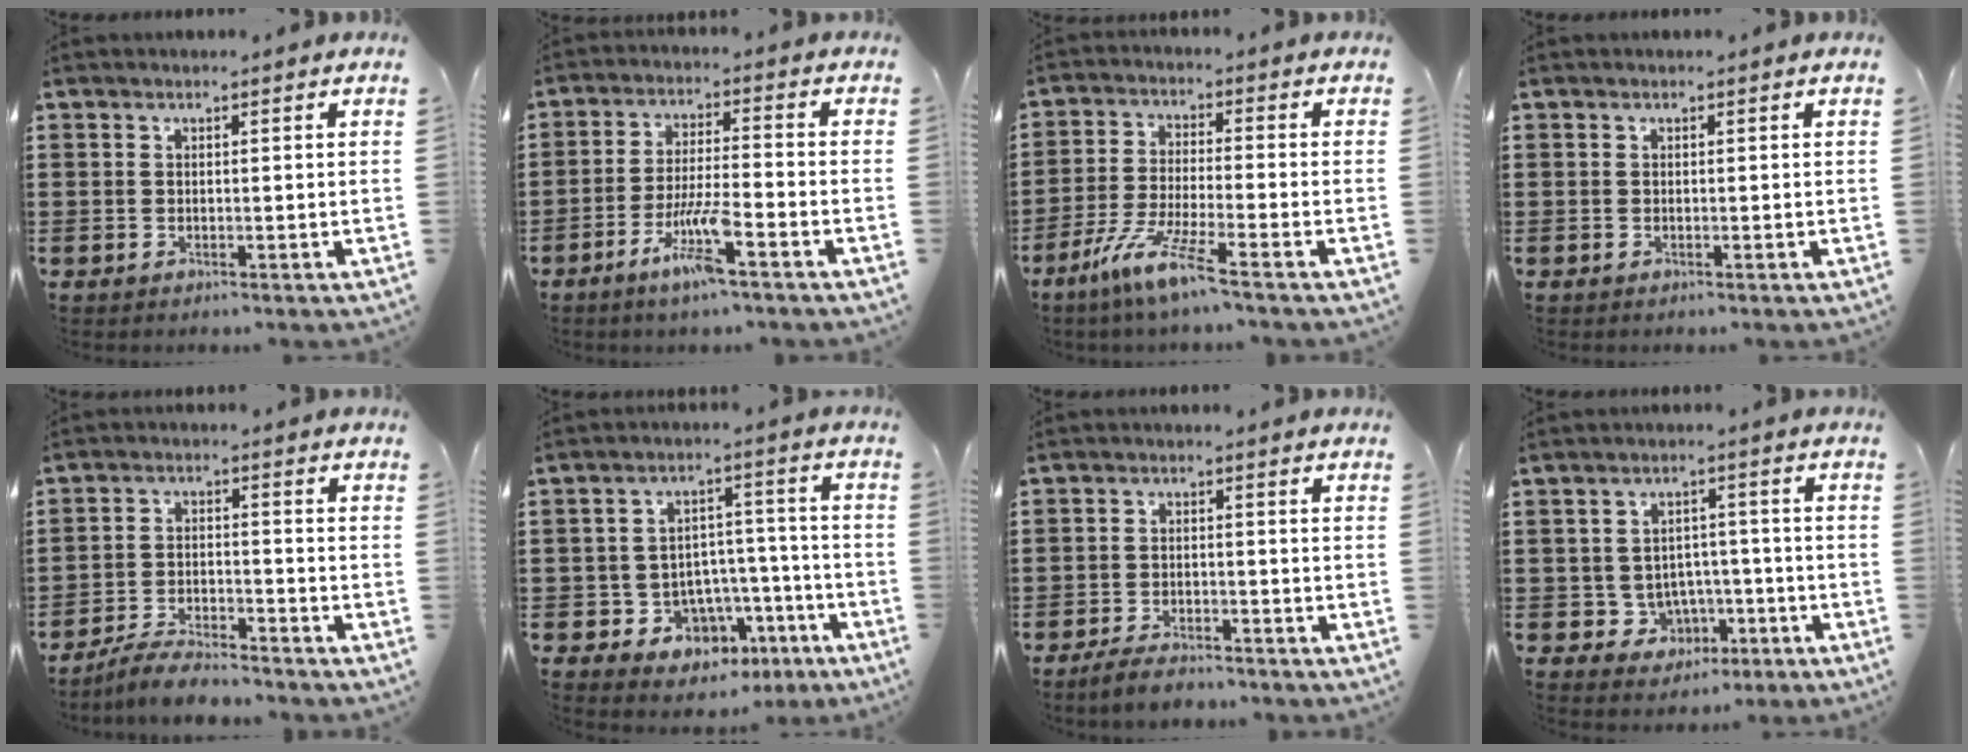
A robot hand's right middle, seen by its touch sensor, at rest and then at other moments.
{"total": 7.6, "force": [-4.3, 0.9, 6.2], "torque": [-0.131, -0.009, -0.083]}
{"total": 7.7, "force": [-5.6, 0.1, 5.4], "torque": [-0.118, -0.015, -0.109]}
{"total": 0.0}
{"total": 5.1, "force": [-4.8, 0.6, 1.5], "torque": [-0.033, 0.004, -0.096]}
{"total": 6.9, "force": [-4.3, 5.2, 1.6], "torque": [-0.036, 0.031, -0.074]}
{"total": 3.7, "force": [-3.5, 1.0, 0.9], "torque": [-0.023, 0.006, -0.073]}
{"total": 4.3, "force": [-1.9, 3.7, 1.2], "torque": [-0.034, 0.011, -0.037]}